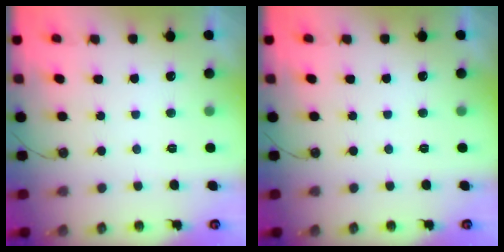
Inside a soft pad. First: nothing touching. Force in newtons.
{"total": 0.0}